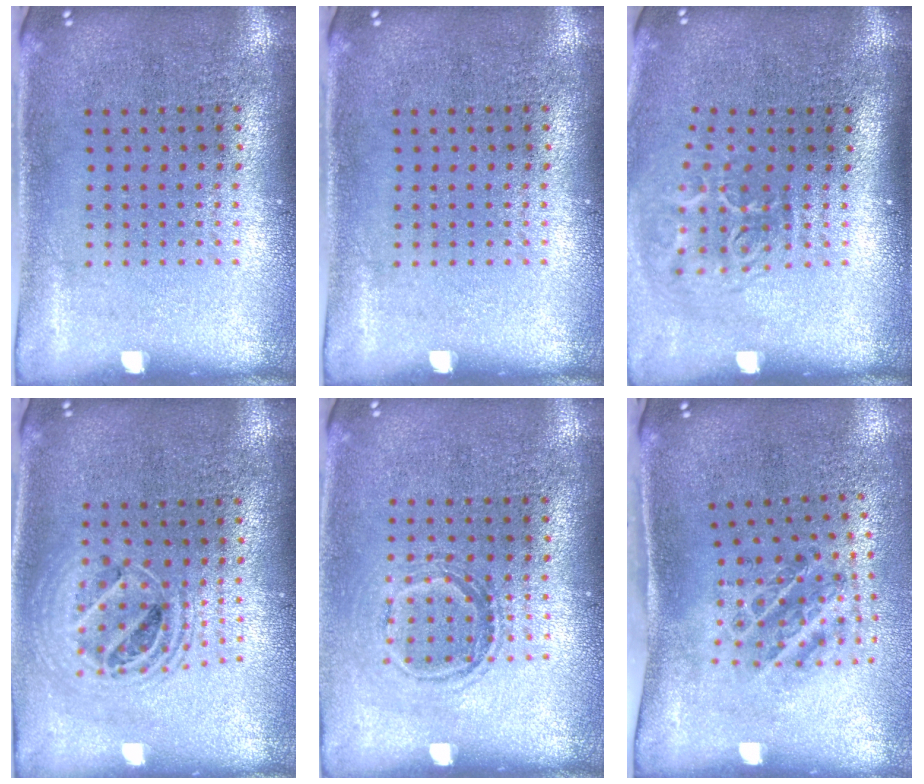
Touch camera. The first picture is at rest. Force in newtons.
{"total": 0.0}
{"total": 2.0, "press": 1.3, "slide": 1.5}
{"total": 1.7, "press": 1.4, "slide": 0.9}
{"total": 1.2, "press": 1.1, "slide": 0.6}
{"total": 1.3, "press": 1.1, "slide": 0.6}